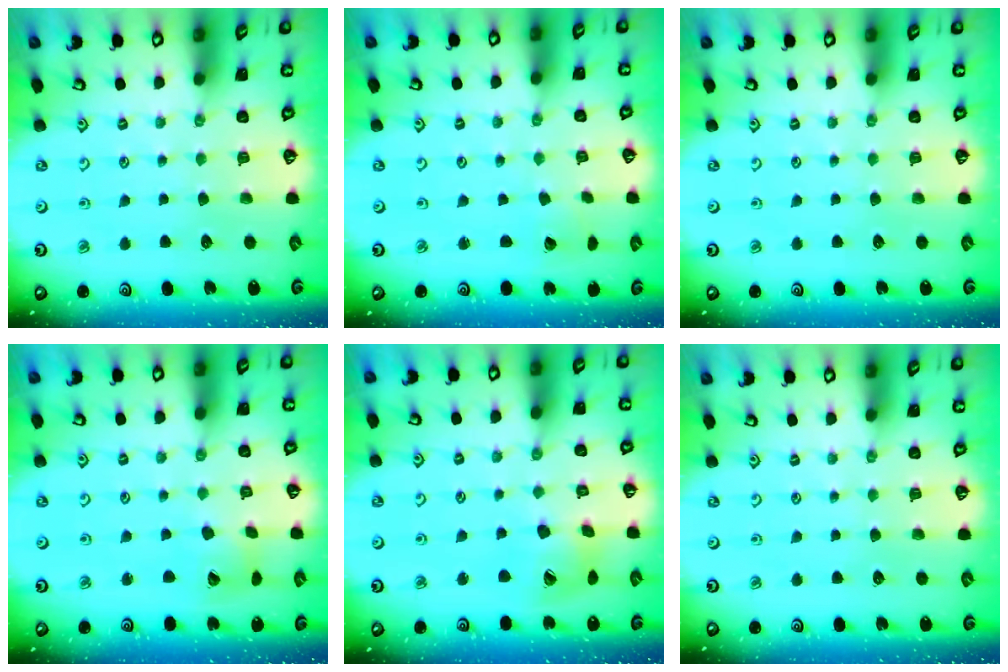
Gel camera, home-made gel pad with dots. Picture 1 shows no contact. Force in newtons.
{"total": 2.2, "press": 2.2, "slide": 0.2}
{"total": 0.0}
{"total": 7.0, "press": 7.0, "slide": 1.0}
{"total": 13.8, "press": 13.7, "slide": 1.9}
{"total": 0.0}